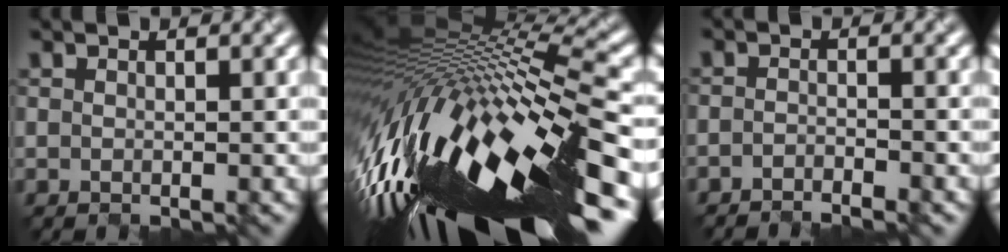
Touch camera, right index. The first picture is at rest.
{"total": 18.2, "force": [-5.9, 4.5, 16.6], "torque": [-0.286, 0.000, -0.106]}
{"total": 1.9, "force": [-1.9, 0.0, 0.2], "torque": [0.002, -0.005, -0.037]}